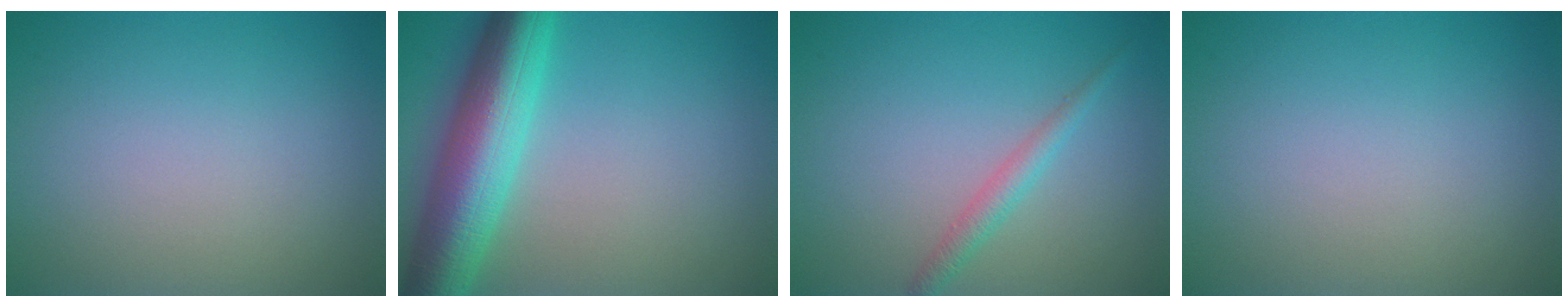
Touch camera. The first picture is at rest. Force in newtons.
{"total": 9.0, "press": 9.0, "slide": 0.2}
{"total": 1.7, "press": 1.7, "slide": 0.1}
{"total": 0.0}